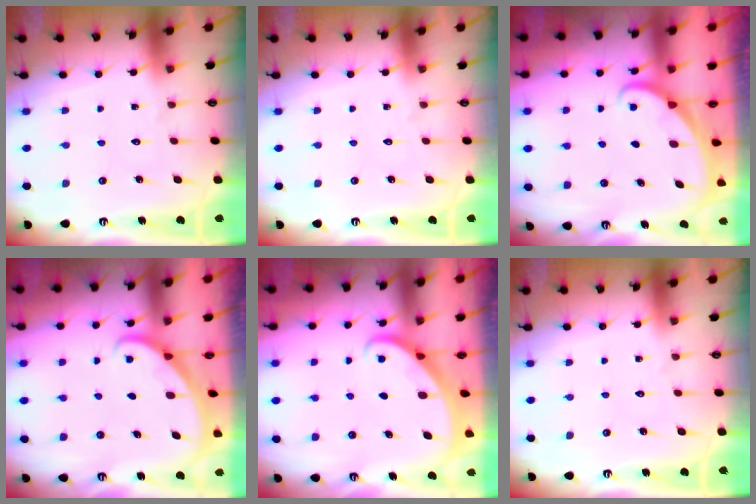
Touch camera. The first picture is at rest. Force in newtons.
{"total": 0.0}
{"total": 1.6, "press": 1.6, "slide": 0.1}
{"total": 1.8, "press": 1.8, "slide": 0.1}
{"total": 1.8, "press": 1.8, "slide": 0.1}
{"total": 0.0}